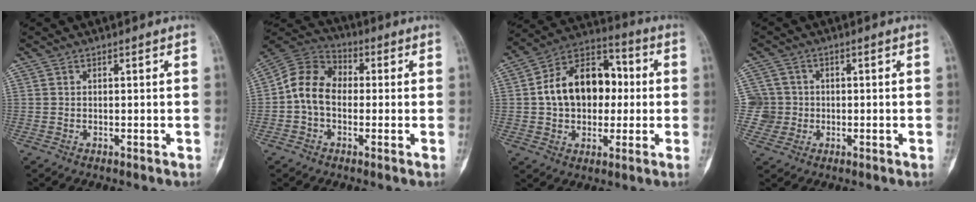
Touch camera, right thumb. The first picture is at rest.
{"total": 10.2, "force": [-0.7, 7.7, 6.6], "torque": [-0.105, 0.034, -0.029]}
{"total": 17.2, "force": [0.9, 11.9, 12.4], "torque": [-0.163, 0.033, 0.009]}
{"total": 4.7, "force": [-0.3, 4.7, -0.1], "torque": [0.028, 0.013, -0.011]}